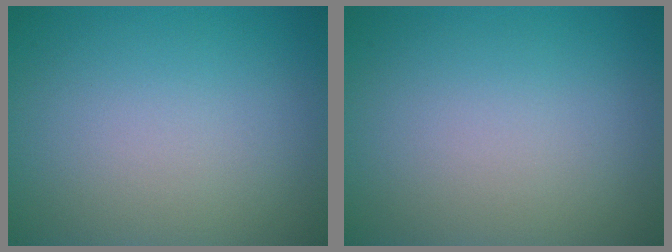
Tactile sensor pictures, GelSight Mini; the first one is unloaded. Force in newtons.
{"total": 0.0}